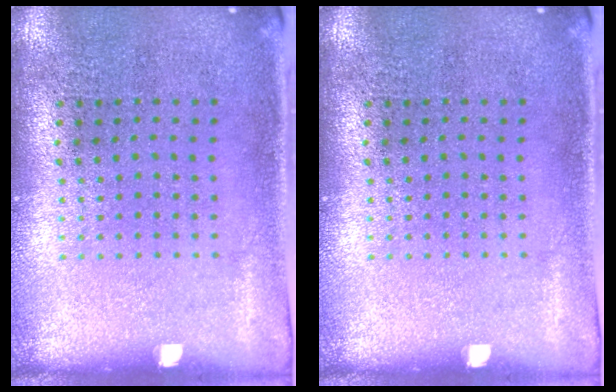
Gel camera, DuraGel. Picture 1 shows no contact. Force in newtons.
{"total": 0.0}